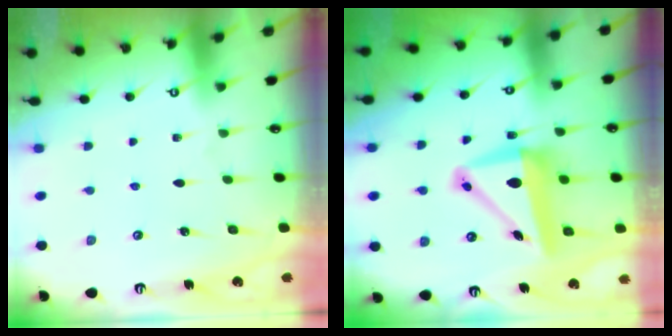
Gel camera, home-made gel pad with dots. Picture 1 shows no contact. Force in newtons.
{"total": 10.1, "press": 9.9, "slide": 1.9}